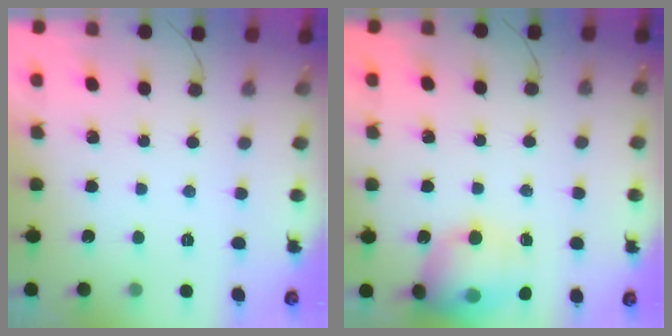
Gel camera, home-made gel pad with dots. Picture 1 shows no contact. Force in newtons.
{"total": 15.4, "press": 15.1, "slide": 2.8}